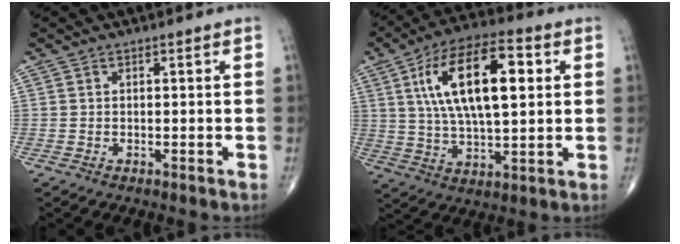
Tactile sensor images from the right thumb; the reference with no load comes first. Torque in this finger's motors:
{"motor_torque": [-0.39, 1.20, 1.36, 0.77, 0.27]}